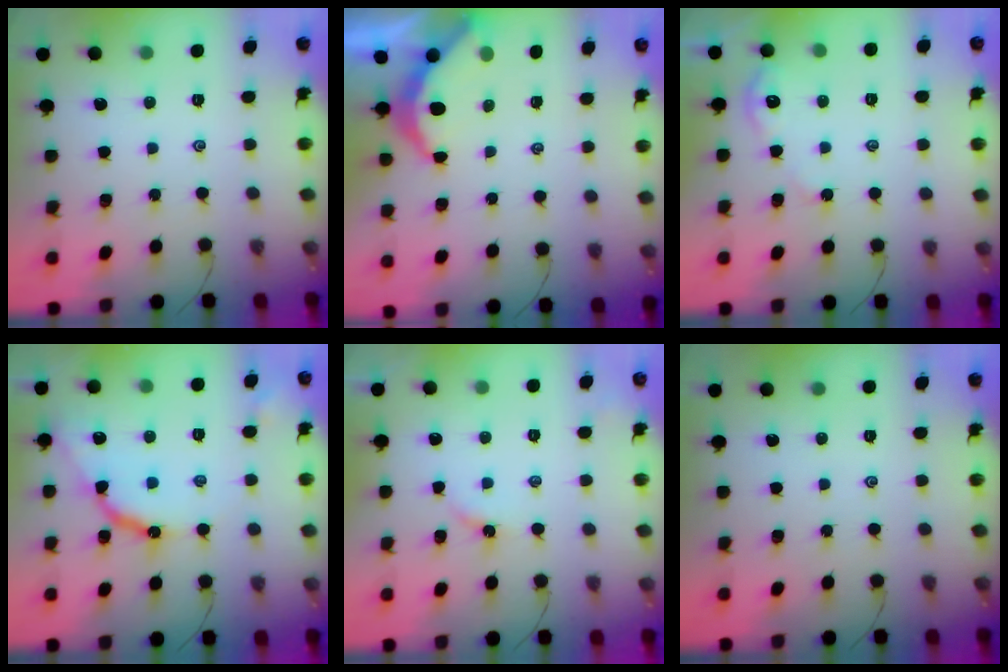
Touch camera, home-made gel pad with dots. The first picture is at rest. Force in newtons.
{"total": 5.8, "press": 5.8, "slide": 0.3}
{"total": 3.3, "press": 3.2, "slide": 0.3}
{"total": 10.8, "press": 10.8, "slide": 0.7}
{"total": 2.4, "press": 2.4, "slide": 0.3}
{"total": 0.0}